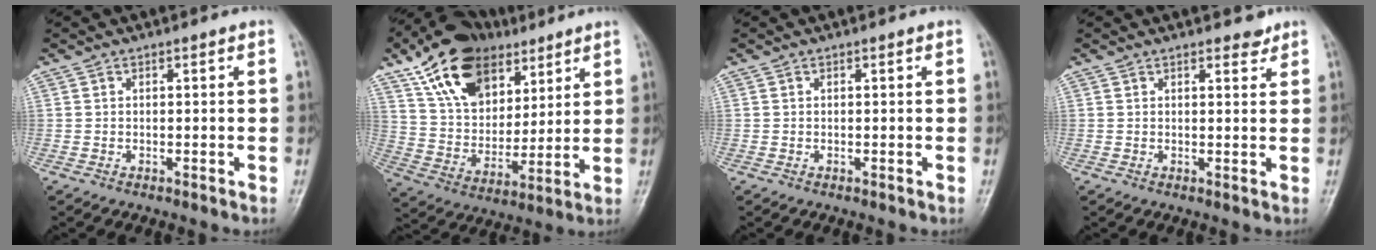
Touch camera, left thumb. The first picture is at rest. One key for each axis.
{"total": 19.6, "fx": 10.8, "fy": 12.5, "fz": 10.6, "tx": -0.147, "ty": -0.029, "tz": 0.192}
{"total": 0.0}
{"total": 1.9, "fx": 1.6, "fy": 0.8, "fz": 0.6, "tx": 0.003, "ty": -0.010, "tz": 0.017}